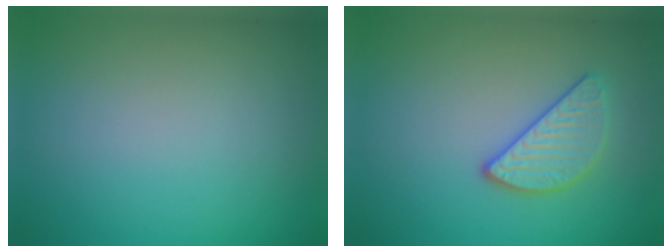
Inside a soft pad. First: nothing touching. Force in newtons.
{"total": 2.8, "press": 2.6, "slide": 0.9}